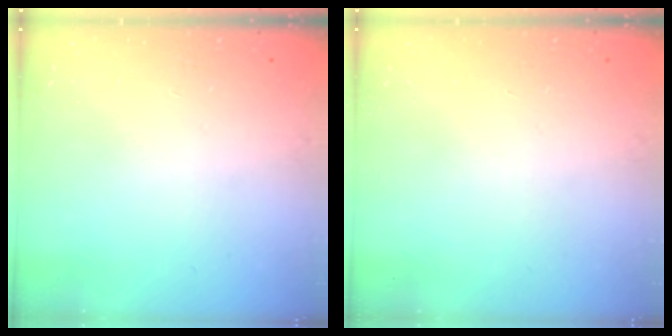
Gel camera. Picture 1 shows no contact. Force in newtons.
{"total": 0.0}